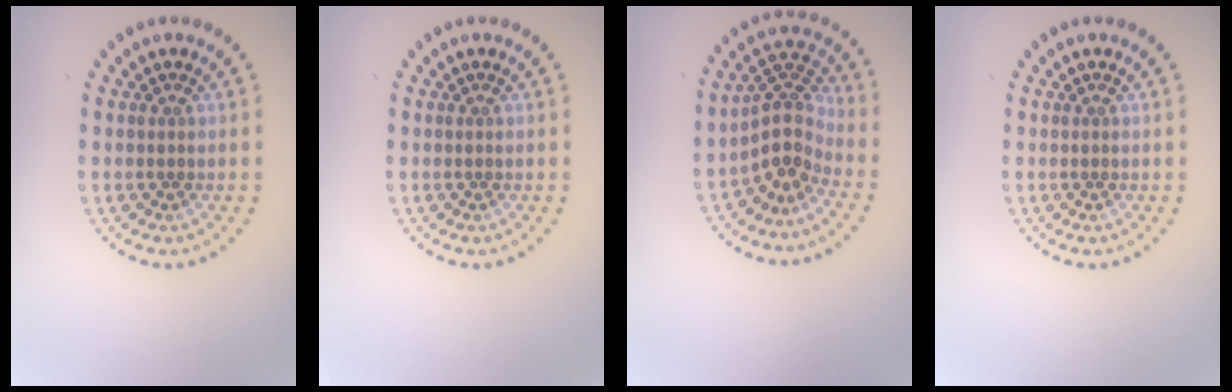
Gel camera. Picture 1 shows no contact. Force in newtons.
{"total": 0.0}
{"total": 3.7, "press": 2.6, "slide": 2.6}
{"total": 0.0}